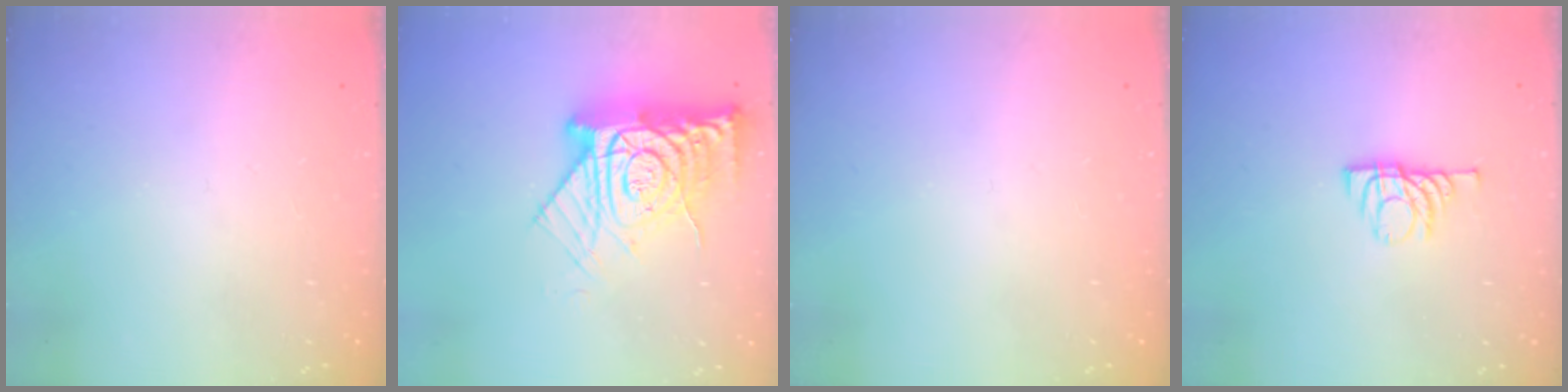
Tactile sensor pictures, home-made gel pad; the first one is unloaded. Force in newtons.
{"total": 17.3, "press": 17.2, "slide": 1.7}
{"total": 0.0}
{"total": 6.1, "press": 6.1, "slide": 0.8}